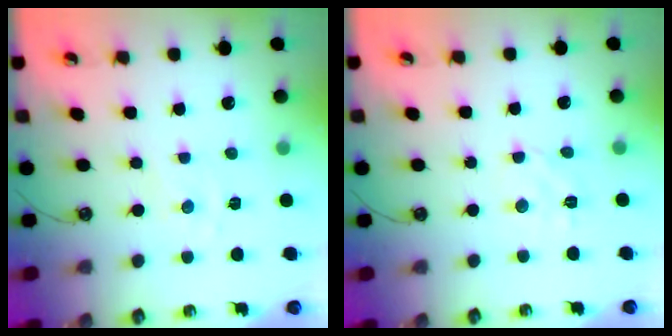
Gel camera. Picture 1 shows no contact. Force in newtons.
{"total": 4.7, "press": 4.7, "slide": 0.2}